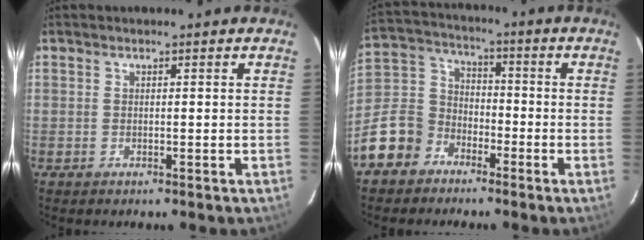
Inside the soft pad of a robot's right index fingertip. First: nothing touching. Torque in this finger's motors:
{"motor_torque": [-0.36, -0.71, -0.62, -0.21]}